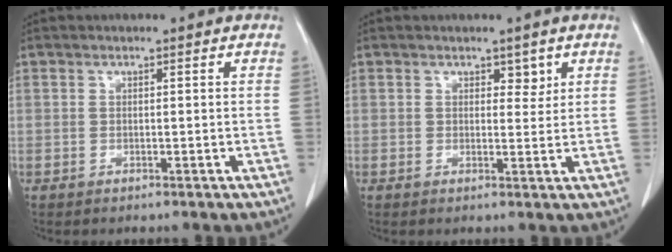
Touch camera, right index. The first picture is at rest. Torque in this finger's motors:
{"motor_torque": [0.03, -0.04, 0.03, -0.01]}